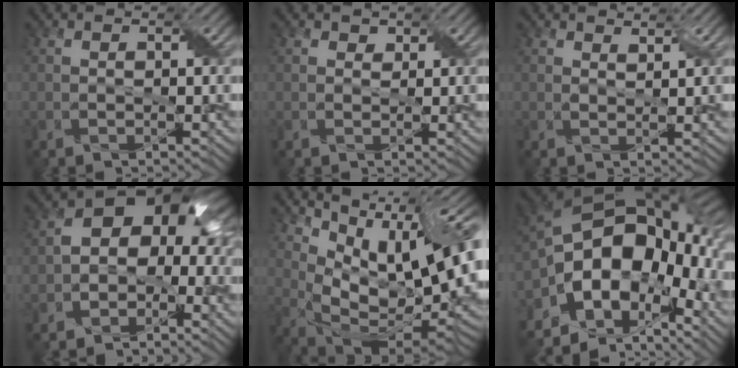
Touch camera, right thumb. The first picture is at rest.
{"total": 0.9, "force": [0.7, 0.6, 0.2], "torque": [-0.007, -0.001, 0.011]}
{"total": 1.3, "force": [1.2, 0.2, 0.6], "torque": [-0.017, -0.001, 0.023]}
{"total": 10.6, "force": [-1.4, 7.8, 7.1], "torque": [-0.094, 0.002, -0.034]}
{"total": 17.5, "force": [5.5, 7.4, 14.9], "torque": [-0.241, 0.014, 0.110]}
{"total": 17.9, "force": [-3.2, 11.6, 13.2], "torque": [-0.251, -0.012, -0.048]}